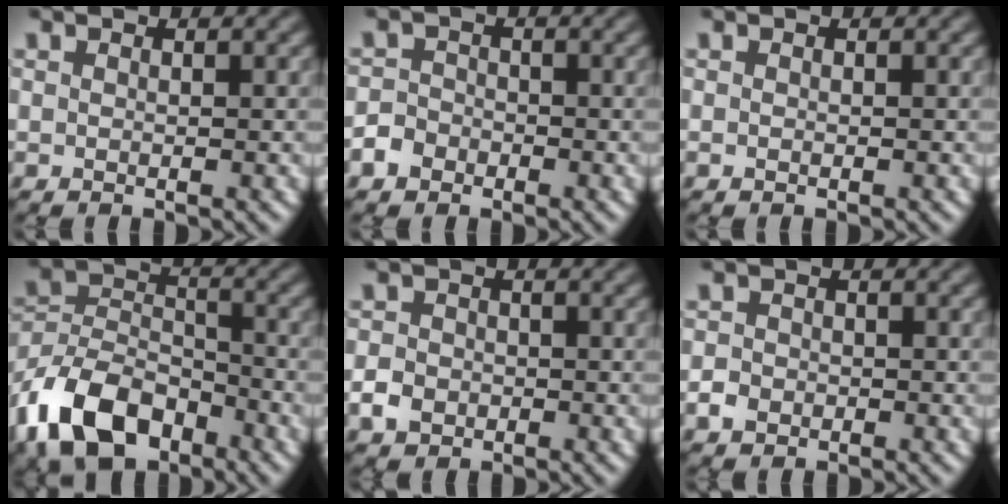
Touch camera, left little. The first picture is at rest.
{"total": 3.0, "force": [-1.7, 2.4, 0.6], "torque": [0.004, 0.000, -0.038]}
{"total": 0.0}
{"total": 9.9, "force": [-6.4, 5.5, 5.3], "torque": [-0.105, 0.001, -0.134]}
{"total": 2.1, "force": [-0.9, 1.7, 0.7], "torque": [-0.011, 0.003, -0.017]}
{"total": 1.6, "force": [-0.7, 1.4, 0.4], "torque": [0.003, 0.000, -0.013]}